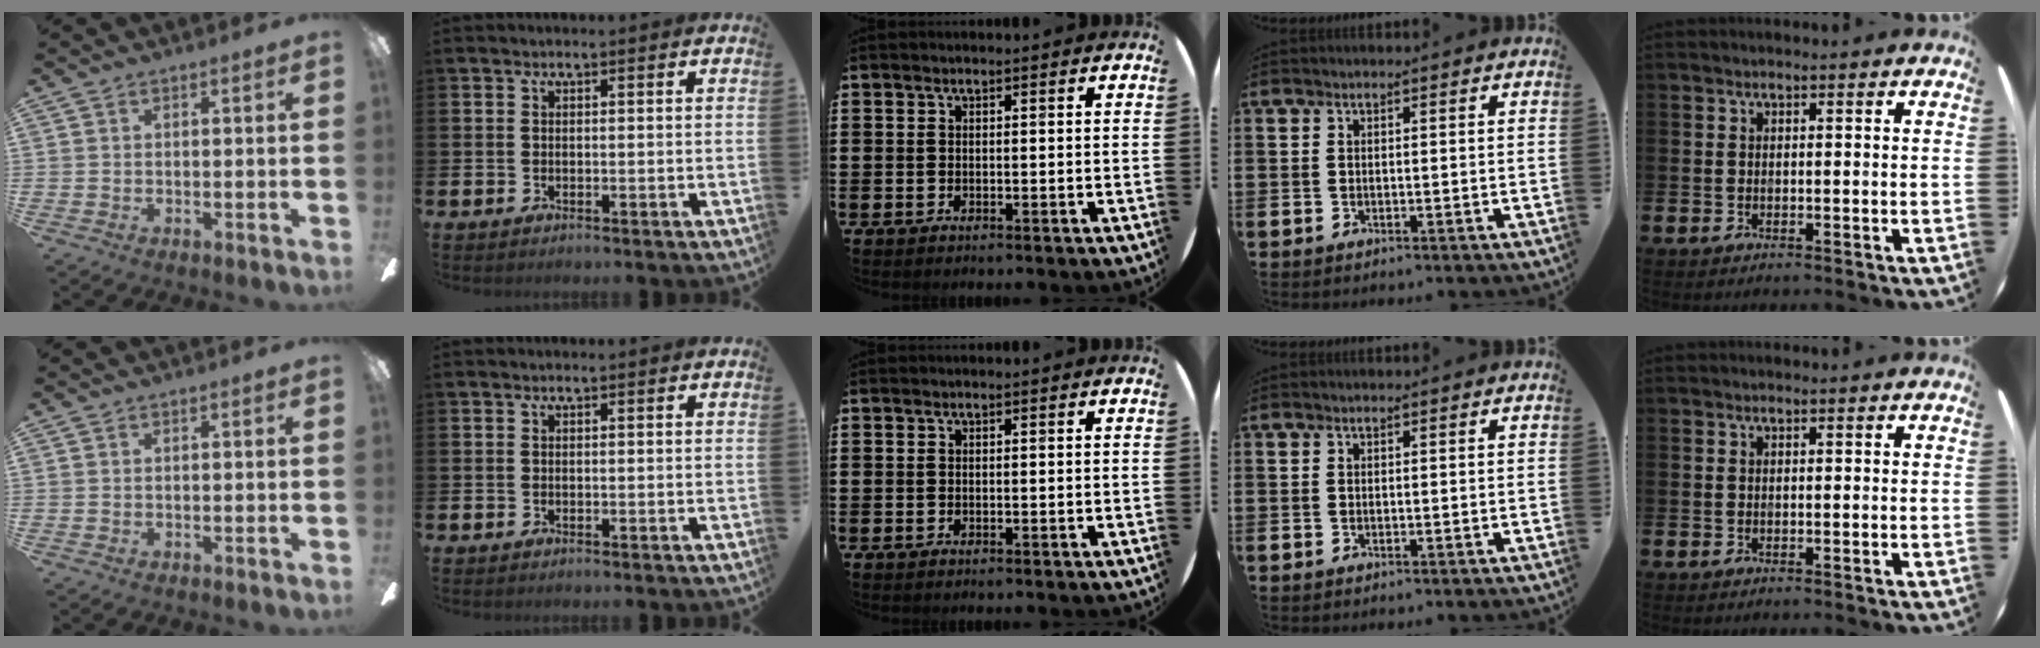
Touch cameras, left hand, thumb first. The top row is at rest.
{}